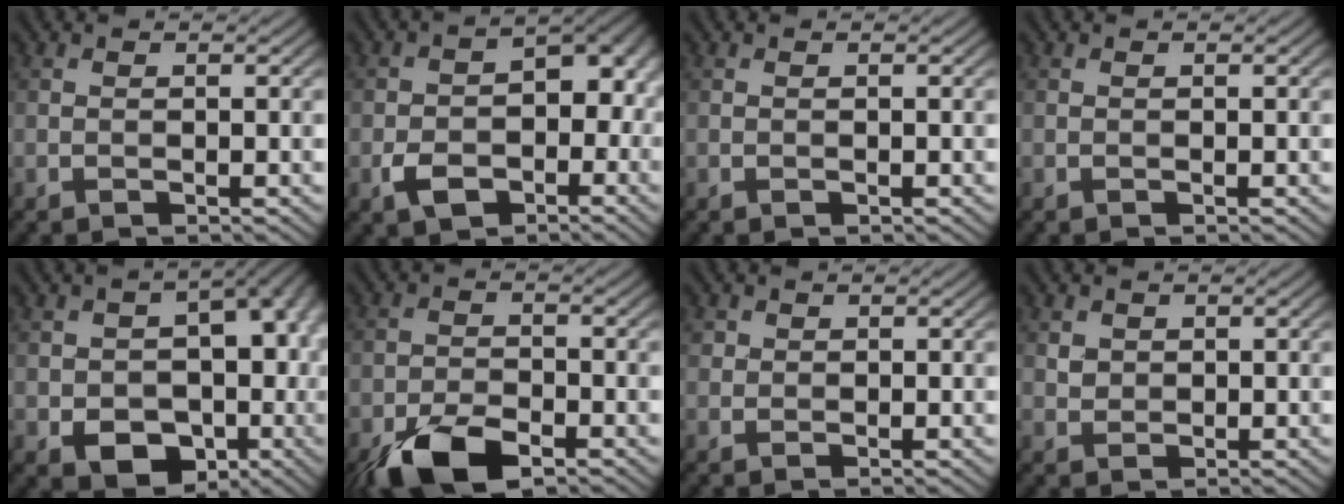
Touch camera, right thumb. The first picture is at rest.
{"total": 9.4, "force": [-2.9, 6.4, 6.3], "torque": [-0.091, -0.022, -0.046]}
{"total": 0.0}
{"total": 0.0}
{"total": 13.2, "force": [-2.2, 9.6, 8.8], "torque": [-0.115, -0.027, -0.021]}
{"total": 8.8, "force": [-5.6, 3.7, 5.7], "torque": [-0.107, -0.010, -0.108]}
{"total": 1.3, "force": [0.6, 1.2, 0.3], "torque": [-0.006, -0.002, 0.010]}
{"total": 1.6, "force": [0.7, 1.3, 0.5], "torque": [-0.014, -0.003, 0.014]}